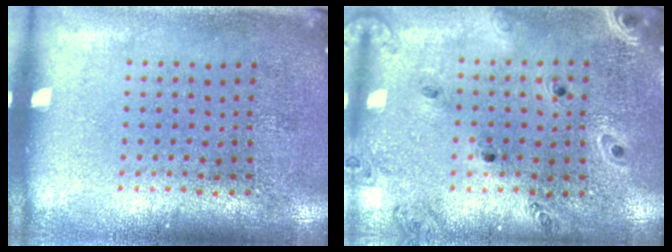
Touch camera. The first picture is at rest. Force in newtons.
{"total": 0.6, "press": 0.6, "slide": 0.1}